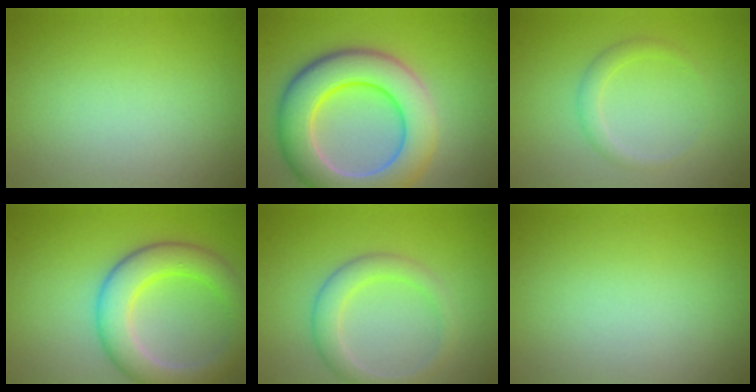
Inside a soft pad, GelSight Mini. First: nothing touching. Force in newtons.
{"total": 9.3, "press": 9.3, "slide": 0.8}
{"total": 1.5, "press": 1.5, "slide": 0.2}
{"total": 6.1, "press": 6.1, "slide": 0.2}
{"total": 3.0, "press": 3.0, "slide": 0.0}
{"total": 0.0}